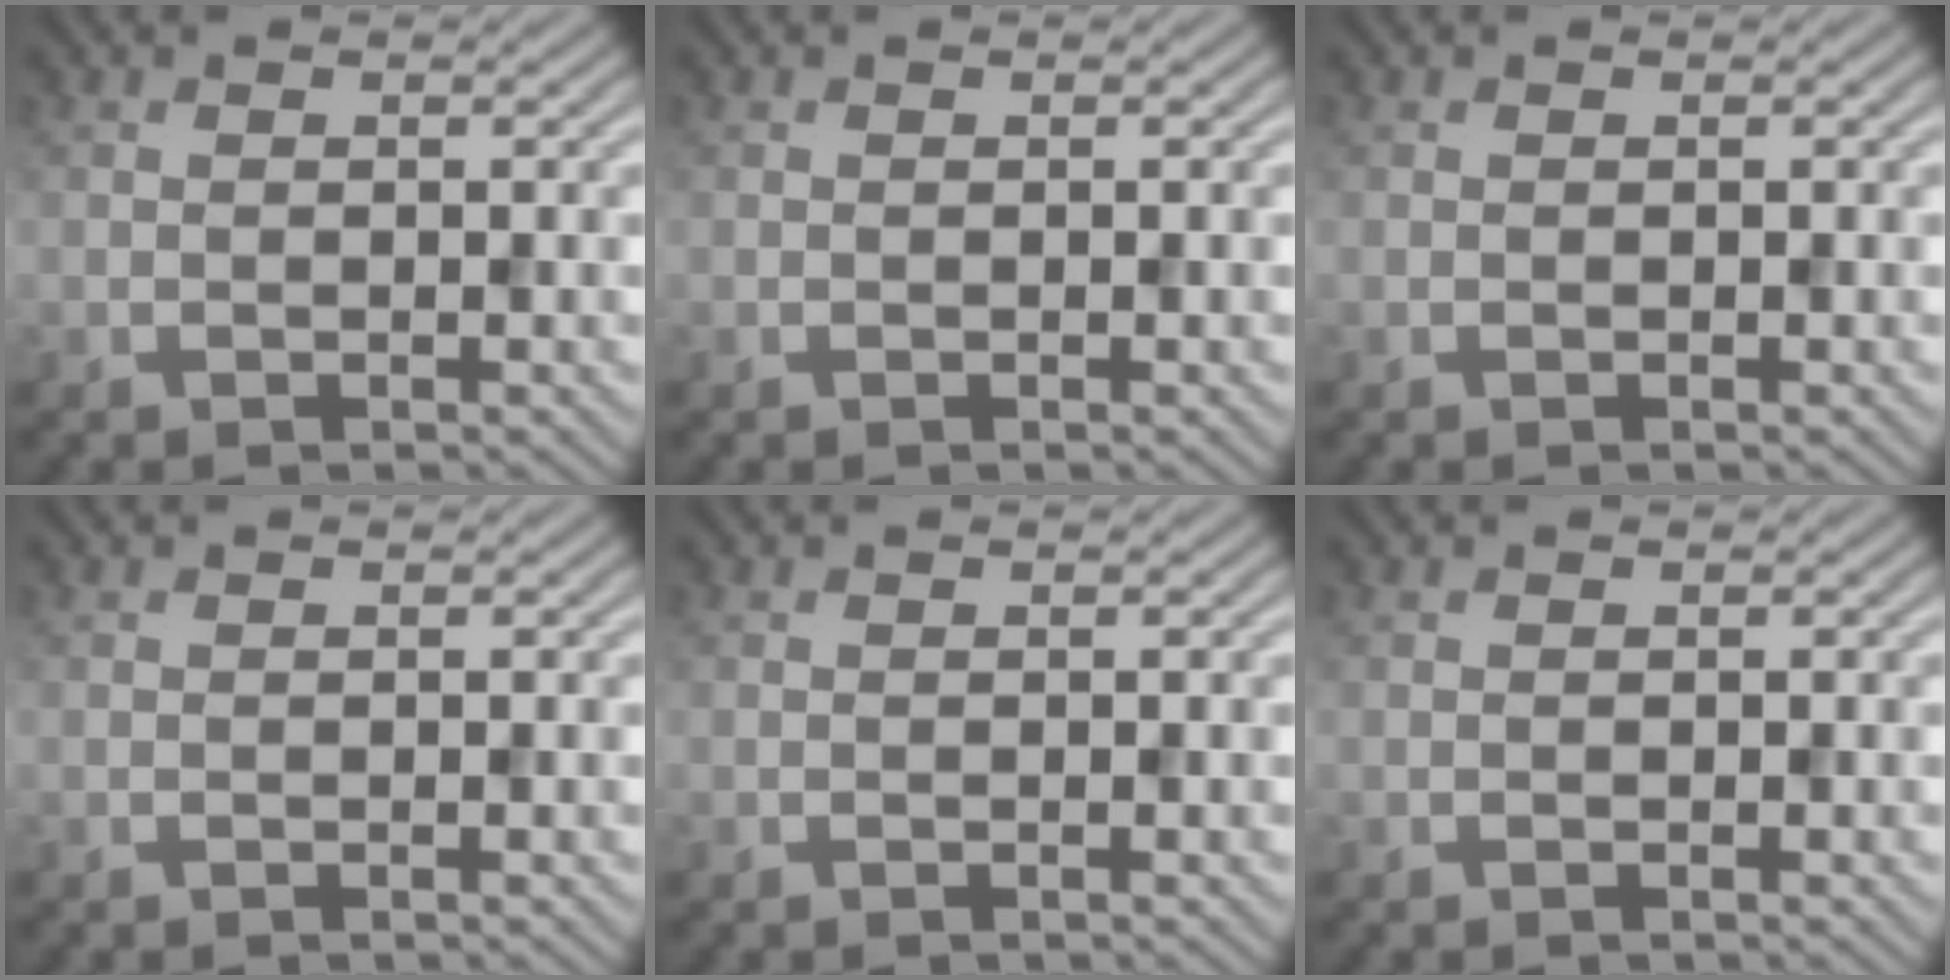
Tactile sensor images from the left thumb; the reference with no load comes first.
{"total": 0.0}
{"total": 0.0}
{"total": 0.0}
{"total": 0.0}
{"total": 0.0}